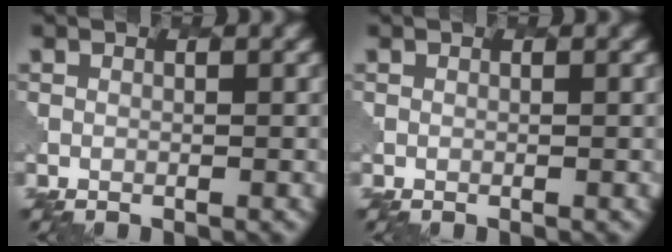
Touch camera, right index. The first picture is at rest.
{"total": 0.0}